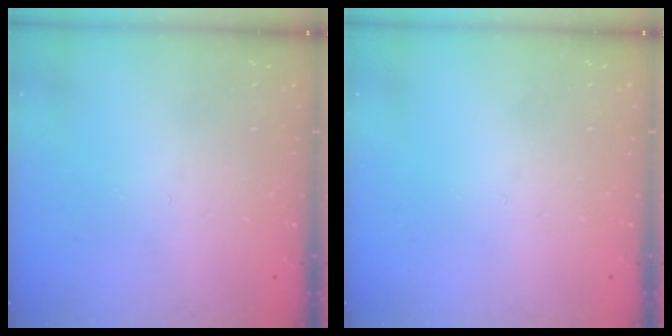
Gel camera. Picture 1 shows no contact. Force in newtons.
{"total": 0.0}